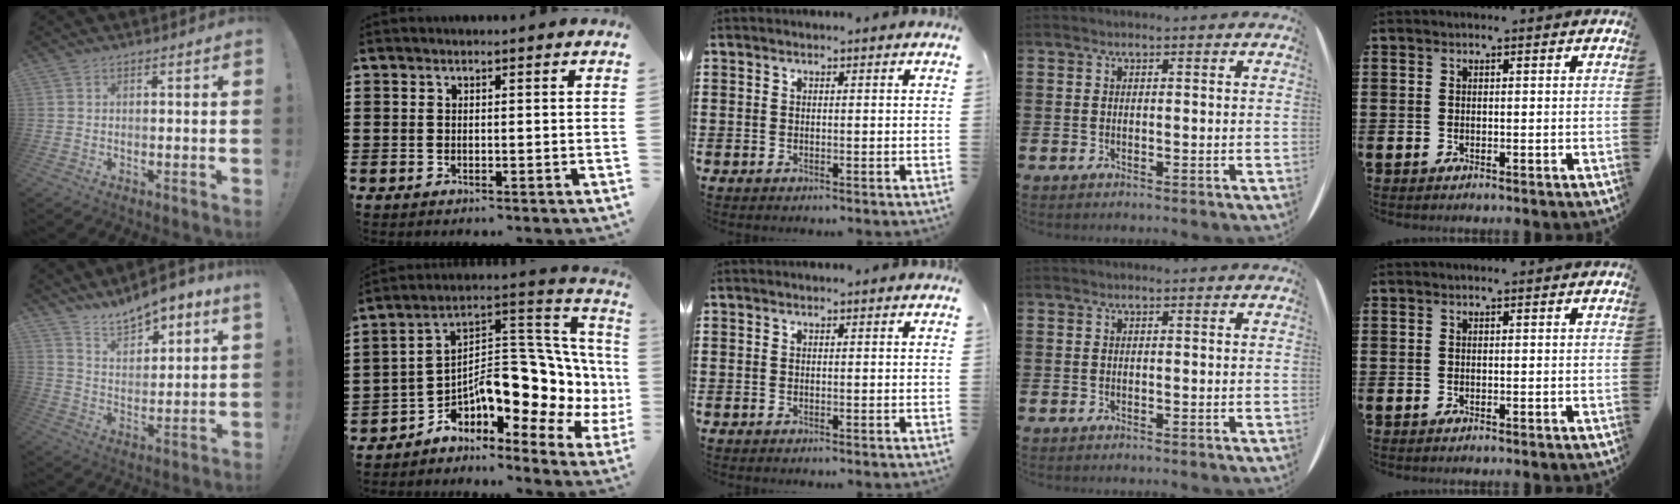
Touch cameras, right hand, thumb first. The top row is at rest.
{"thumb": {"total": 9.0, "force": [8.5, 2.0, 2.4], "torque": [-0.043, -0.070, 0.155]}, "index": {"total": 9.4, "force": [-1.3, 5.4, 7.7], "torque": [-0.104, -0.053, -0.037]}}